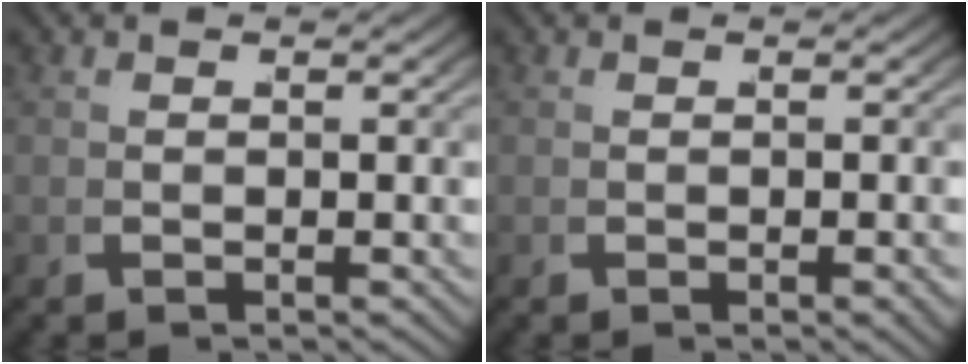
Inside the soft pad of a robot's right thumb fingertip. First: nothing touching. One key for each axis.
{"total": 0.6, "fx": -0.2, "fy": 0.1, "fz": 0.5, "tx": -0.010, "ty": 0.001, "tz": -0.002}